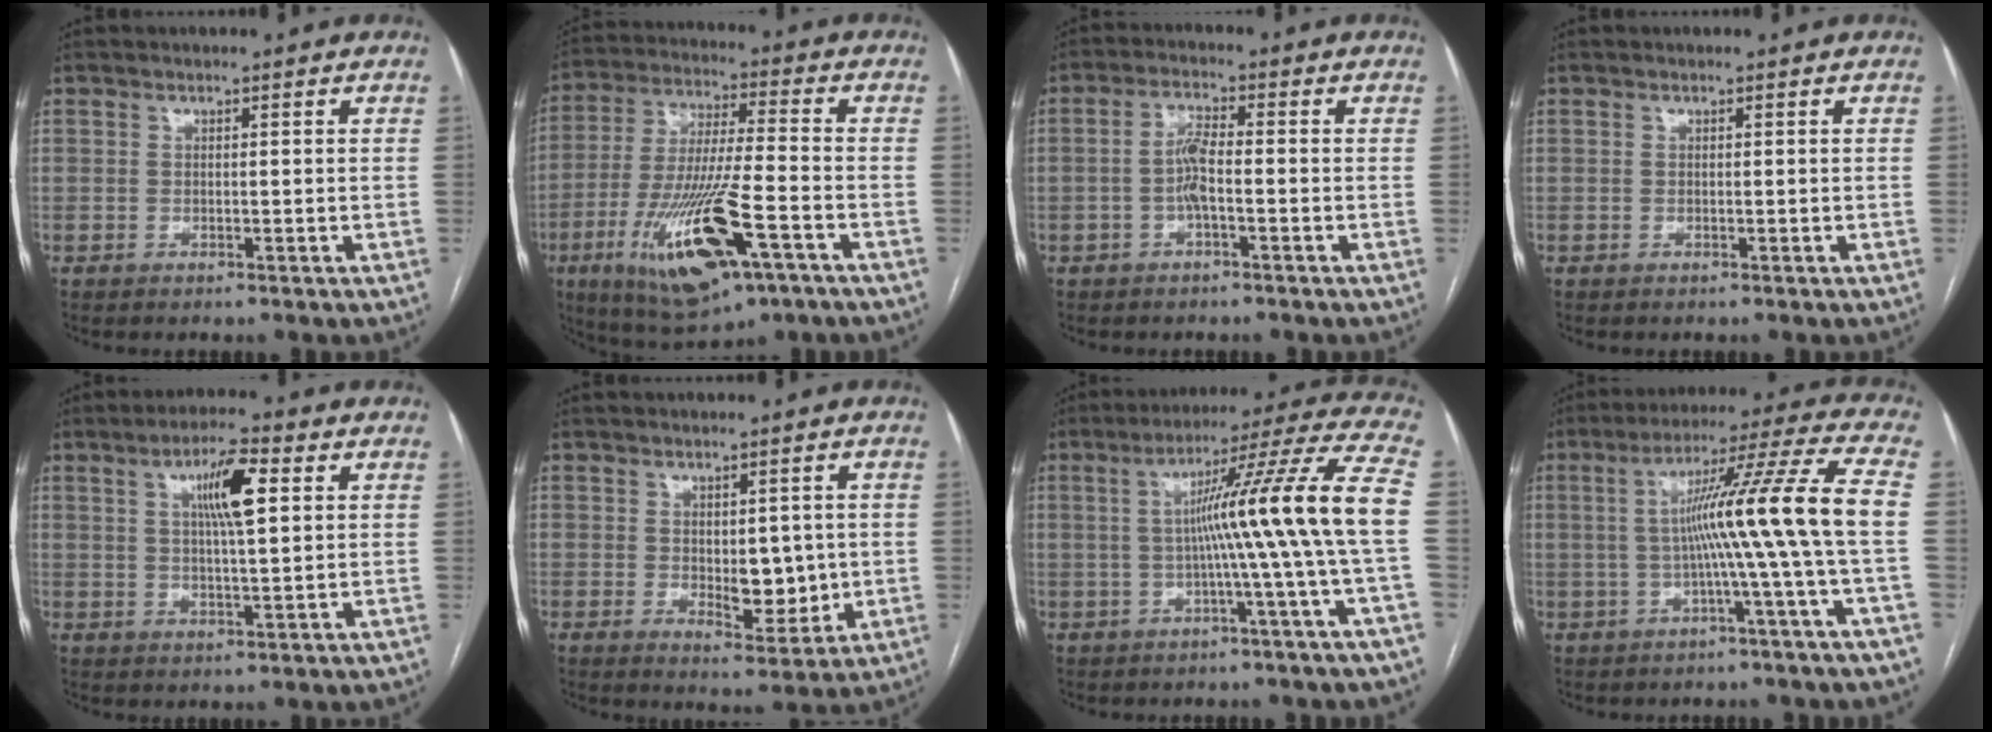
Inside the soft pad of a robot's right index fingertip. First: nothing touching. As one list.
[{"total": 18.5, "force": [-8.0, 3.3, 16.4], "torque": [-0.337, -0.034, -0.131]}, {"total": 3.8, "force": [-0.9, 0.7, 3.6], "torque": [-0.076, 0.009, -0.017]}, {"total": 0.0}, {"total": 7.8, "force": [2.6, 1.1, 7.3], "torque": [-0.129, 0.009, 0.043]}, {"total": 6.3, "force": [-0.1, 3.2, 5.4], "torque": [-0.071, -0.003, 0.013]}, {"total": 15.5, "force": [-0.9, -2.8, 15.2], "torque": [-0.212, 0.014, -0.020]}, {"total": 13.6, "force": [-1.1, -2.7, 13.3], "torque": [-0.205, 0.015, -0.019]}]